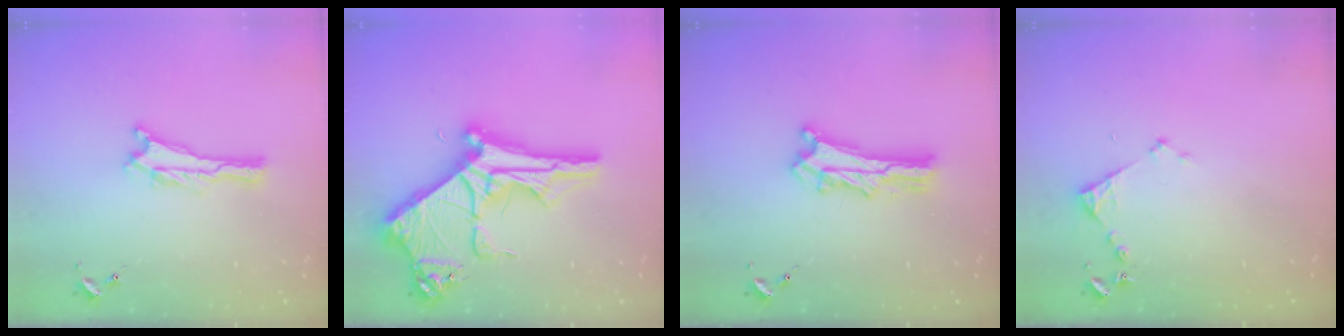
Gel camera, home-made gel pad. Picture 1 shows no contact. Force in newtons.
{"total": 11.6, "press": 11.6, "slide": 1.2}
{"total": 7.2, "press": 7.1, "slide": 0.6}
{"total": 3.2, "press": 3.2, "slide": 0.3}